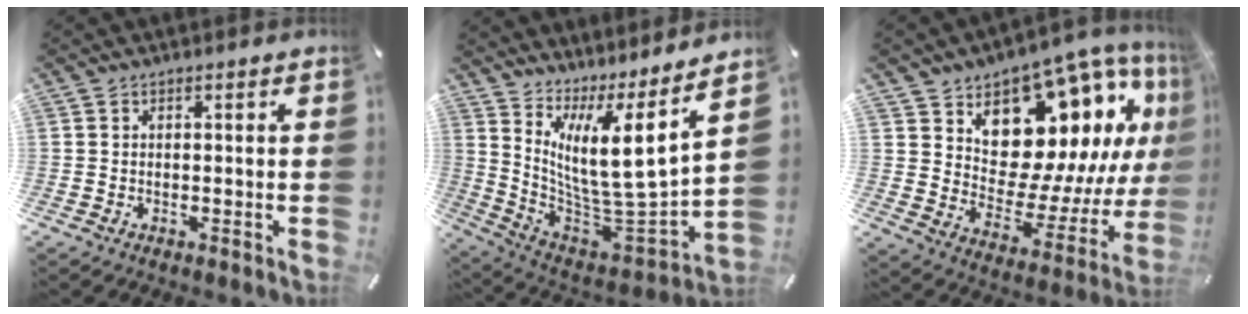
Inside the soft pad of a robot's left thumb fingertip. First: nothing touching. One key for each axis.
{"total": 13.7, "fx": 6.5, "fy": 3.0, "fz": 11.7, "tx": -0.214, "ty": -0.090, "tz": 0.100}
{"total": 16.1, "fx": 9.7, "fy": 10.2, "fz": 7.9, "tx": -0.107, "ty": -0.108, "tz": 0.171}